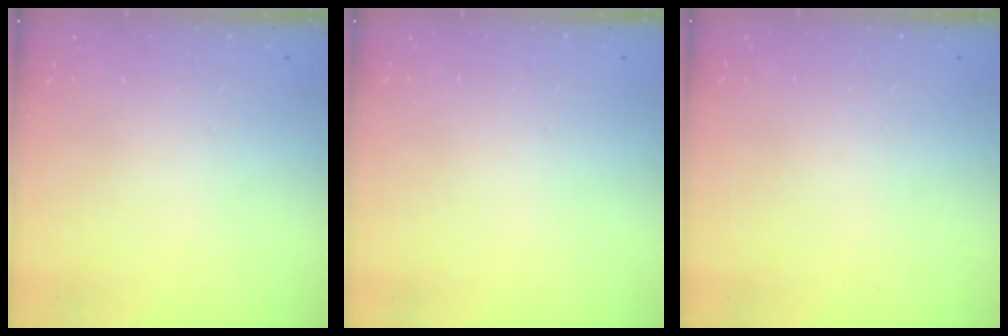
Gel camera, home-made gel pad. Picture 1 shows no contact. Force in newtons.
{"total": 0.0}
{"total": 0.0}